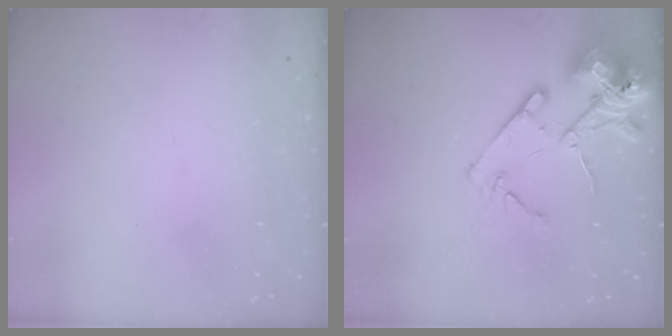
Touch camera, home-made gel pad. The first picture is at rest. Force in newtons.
{"total": 13.9, "press": 13.8, "slide": 1.8}